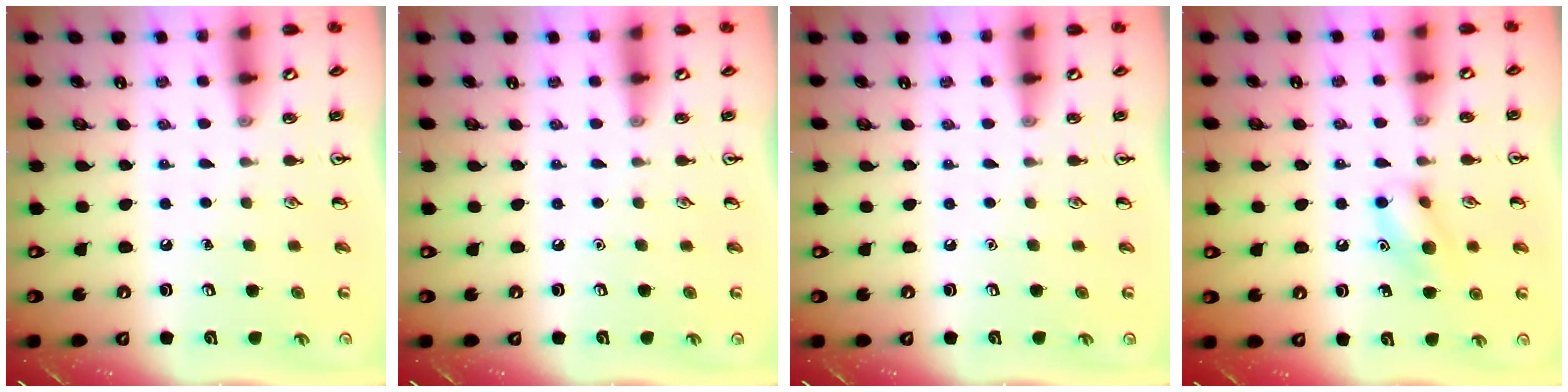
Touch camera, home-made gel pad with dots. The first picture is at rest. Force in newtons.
{"total": 0.0}
{"total": 0.0}
{"total": 10.3, "press": 10.2, "slide": 1.6}